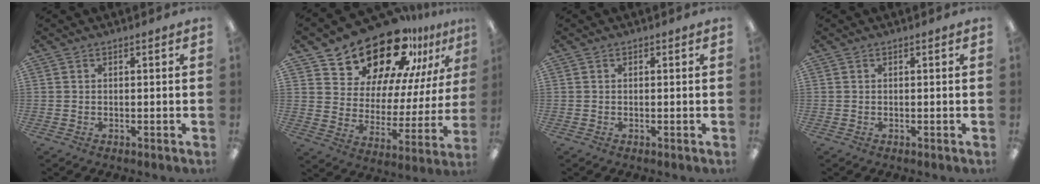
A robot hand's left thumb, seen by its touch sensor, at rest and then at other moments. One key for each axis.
{"total": 22.8, "fx": 18.0, "fy": 10.4, "fz": 9.4, "tx": -0.162, "ty": -0.122, "tz": 0.319}
{"total": 0.0}
{"total": 0.0}